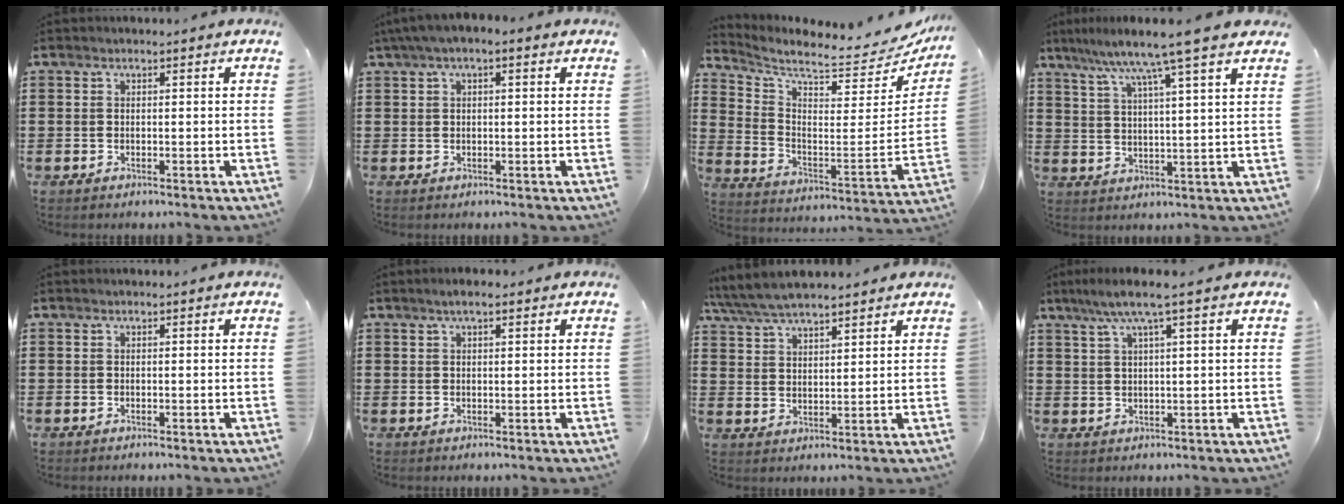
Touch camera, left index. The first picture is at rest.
{"total": 1.9, "force": [0.3, 0.7, 1.8], "torque": [-0.032, 0.006, 0.002]}
{"total": 6.6, "force": [5.9, 0.2, 2.8], "torque": [-0.078, -0.067, 0.094]}
{"total": 7.5, "force": [5.9, -0.8, 4.6], "torque": [-0.110, -0.031, 0.094]}
{"total": 0.0}
{"total": 2.1, "force": [1.3, 0.5, 1.6], "torque": [-0.031, 0.004, 0.021]}
{"total": 5.8, "force": [5.3, 1.2, 2.0], "torque": [-0.058, -0.015, 0.097]}
{"total": 4.5, "force": [2.2, 0.0, 3.9], "torque": [-0.082, 0.003, 0.034]}